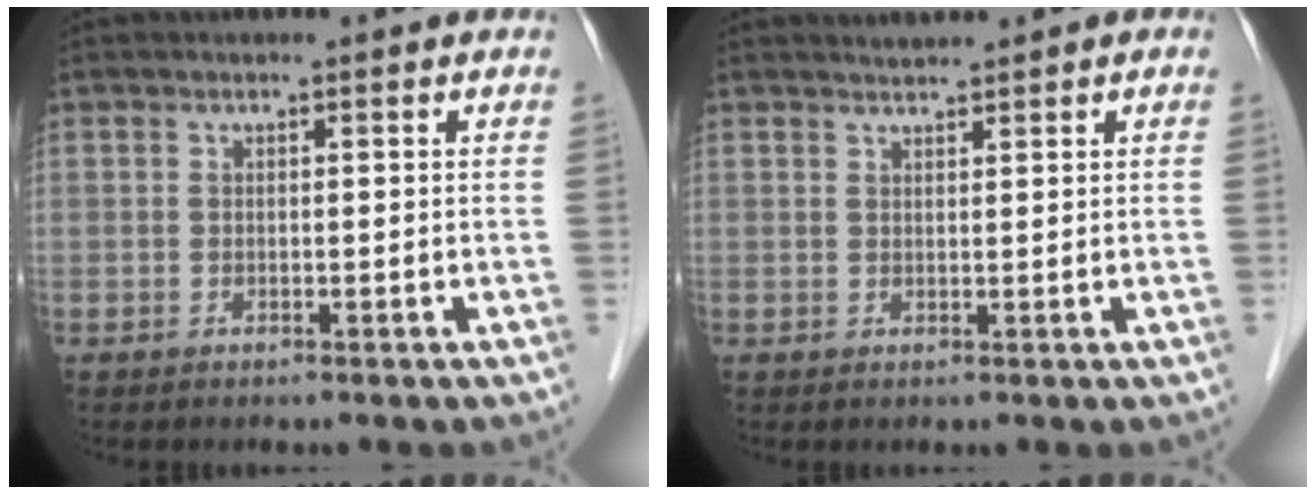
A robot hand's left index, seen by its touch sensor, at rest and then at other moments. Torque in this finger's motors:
{"motor_torque": [0.12, -0.18, -0.14, 0.03]}